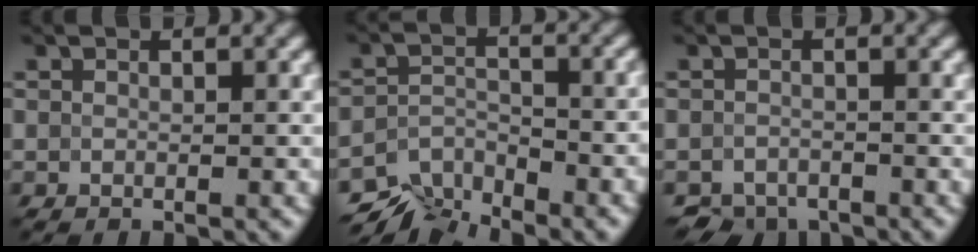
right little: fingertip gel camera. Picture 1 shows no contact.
{"total": 7.7, "force": [-7.3, 1.6, 1.5], "torque": [-0.007, -0.009, -0.108]}
{"total": 3.4, "force": [-3.1, 1.4, 0.0], "torque": [0.008, -0.008, -0.063]}